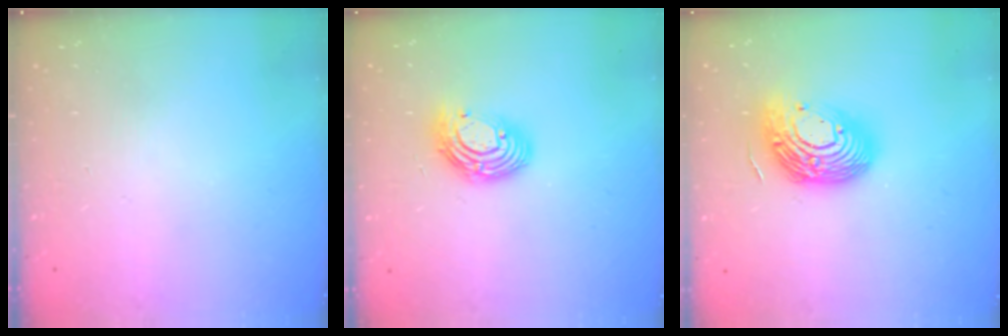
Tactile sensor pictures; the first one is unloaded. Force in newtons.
{"total": 11.2, "press": 11.2, "slide": 1.0}
{"total": 17.9, "press": 17.9, "slide": 1.2}